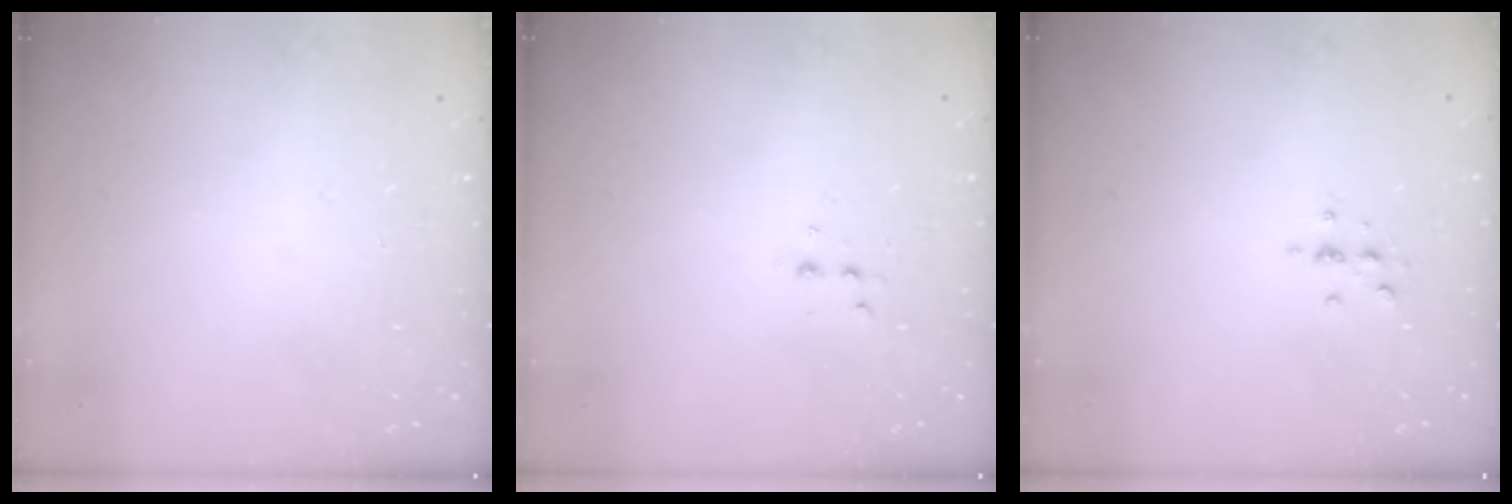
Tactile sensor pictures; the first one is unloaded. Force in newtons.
{"total": 2.8, "press": 2.7, "slide": 0.6}
{"total": 2.8, "press": 2.7, "slide": 0.3}